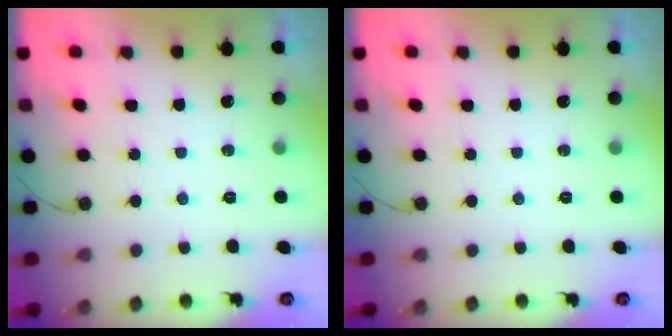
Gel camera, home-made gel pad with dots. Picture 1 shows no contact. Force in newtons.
{"total": 0.0}